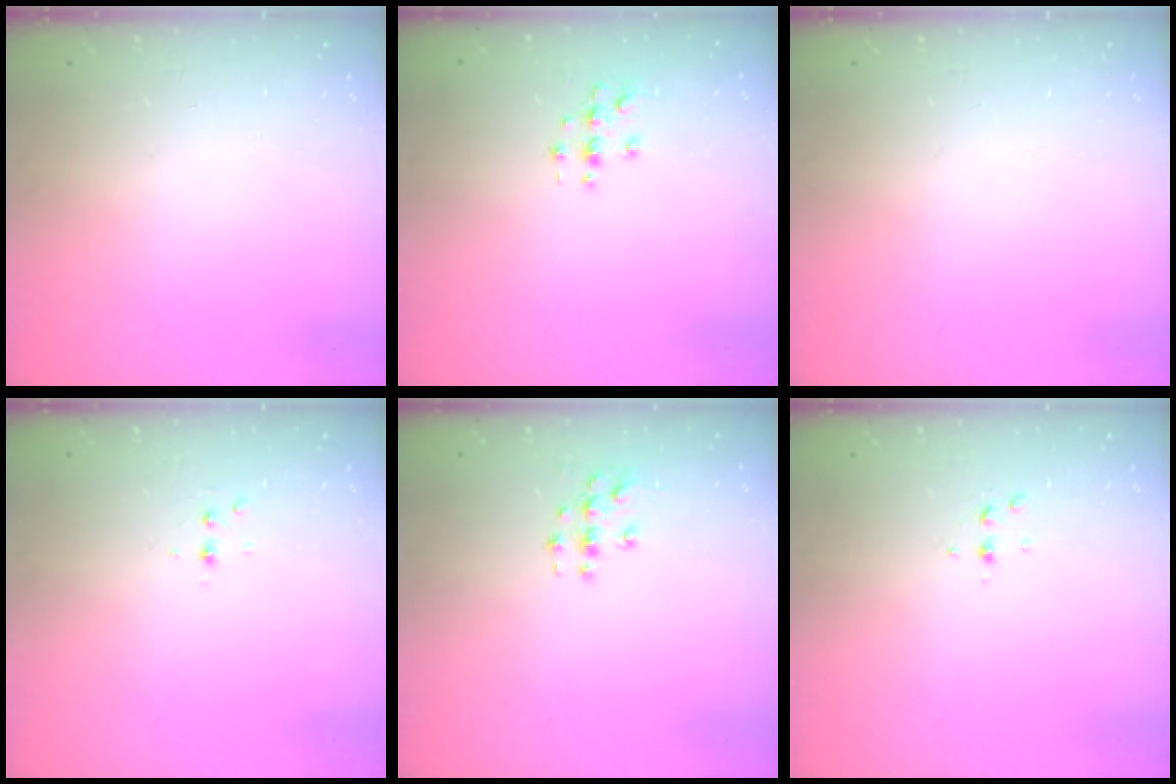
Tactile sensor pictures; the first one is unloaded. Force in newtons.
{"total": 2.7, "press": 2.7, "slide": 0.3}
{"total": 0.0}
{"total": 4.0, "press": 3.6, "slide": 1.8}
{"total": 3.4, "press": 3.4, "slide": 0.2}
{"total": 2.6, "press": 2.6, "slide": 0.3}